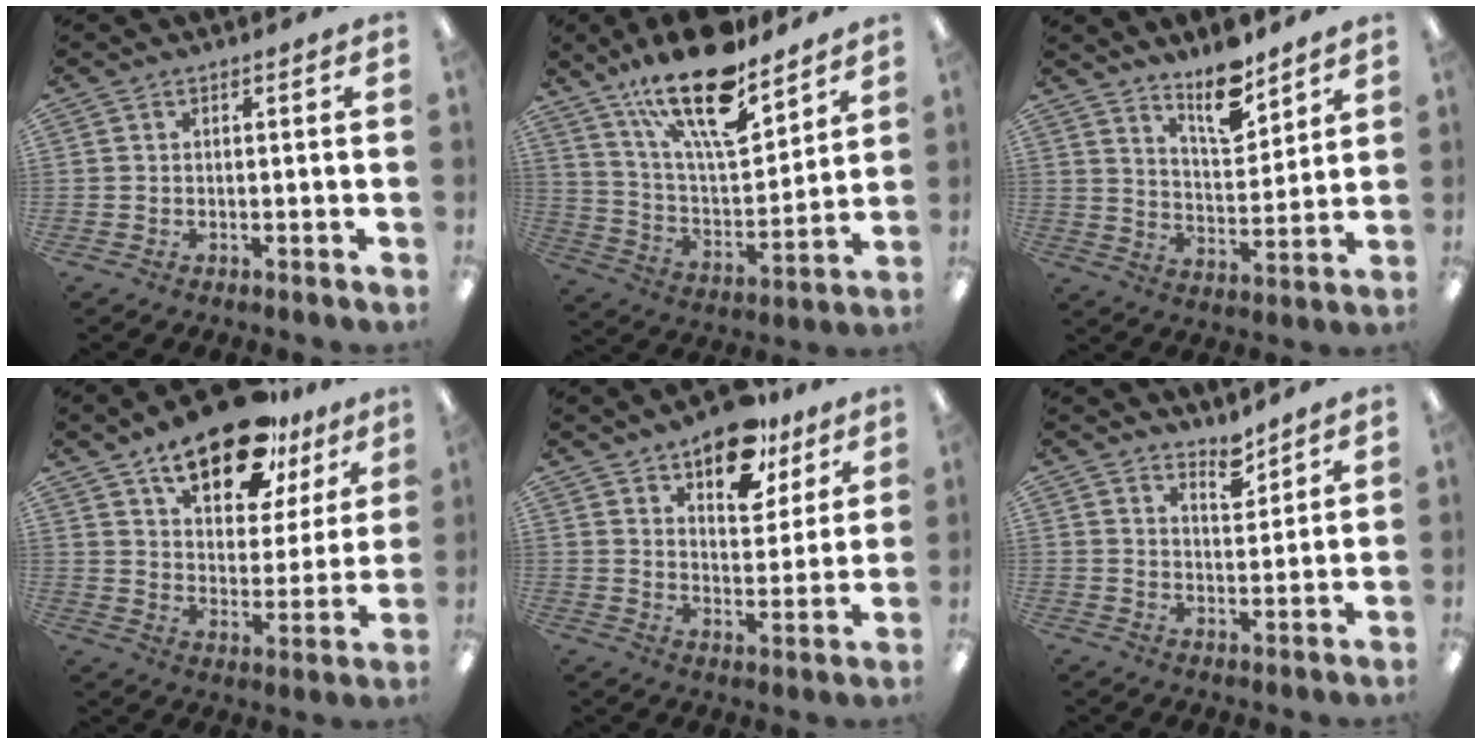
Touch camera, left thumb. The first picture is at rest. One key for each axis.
{"total": 22.5, "fx": 15.8, "fy": 7.8, "fz": 14.0, "tx": -0.234, "ty": -0.096, "tz": 0.268}
{"total": 11.8, "fx": 9.4, "fy": 4.0, "fz": 5.9, "tx": -0.075, "ty": -0.064, "tz": 0.161}
{"total": 19.2, "fx": 13.5, "fy": 8.3, "fz": 10.9, "tx": -0.169, "ty": -0.067, "tz": 0.229}
{"total": 14.8, "fx": 10.4, "fy": 7.3, "fz": 7.6, "tx": -0.099, "ty": -0.054, "tz": 0.181}
{"total": 5.0, "fx": 4.6, "fy": 1.4, "fz": 1.5, "tx": 0.001, "ty": -0.042, "tz": 0.076}